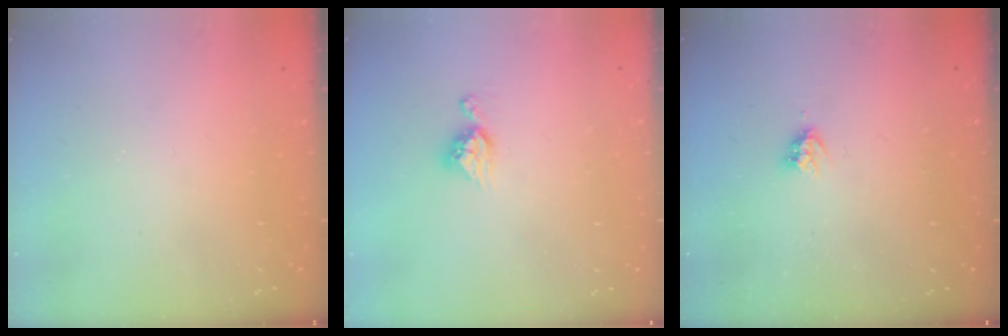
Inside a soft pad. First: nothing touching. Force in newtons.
{"total": 7.7, "press": 7.6, "slide": 0.6}
{"total": 3.7, "press": 3.7, "slide": 0.1}